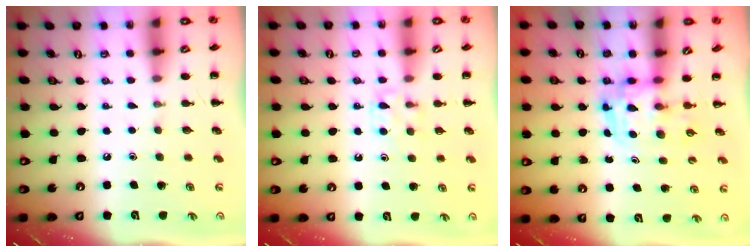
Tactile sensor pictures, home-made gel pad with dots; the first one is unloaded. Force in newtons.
{"total": 5.2, "press": 4.9, "slide": 1.7}
{"total": 3.6, "press": 3.5, "slide": 0.6}